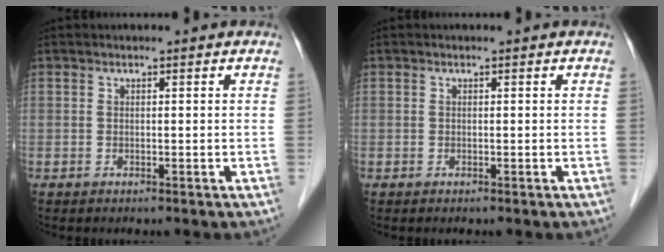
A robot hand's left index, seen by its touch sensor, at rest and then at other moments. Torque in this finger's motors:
{"motor_torque": [0.00, 0.00, 0.00, 0.00]}